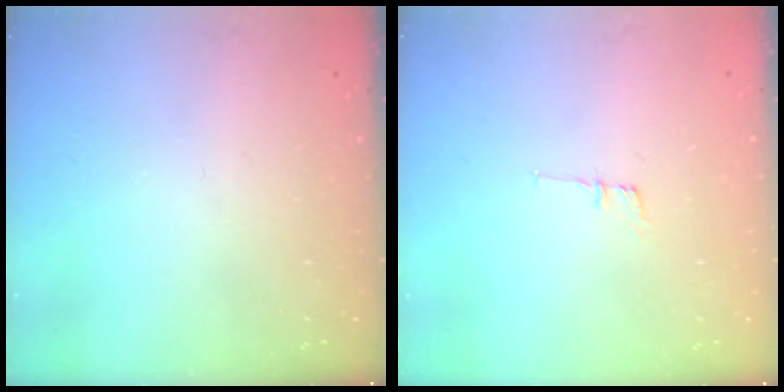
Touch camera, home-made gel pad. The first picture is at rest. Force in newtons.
{"total": 6.6, "press": 6.2, "slide": 2.3}